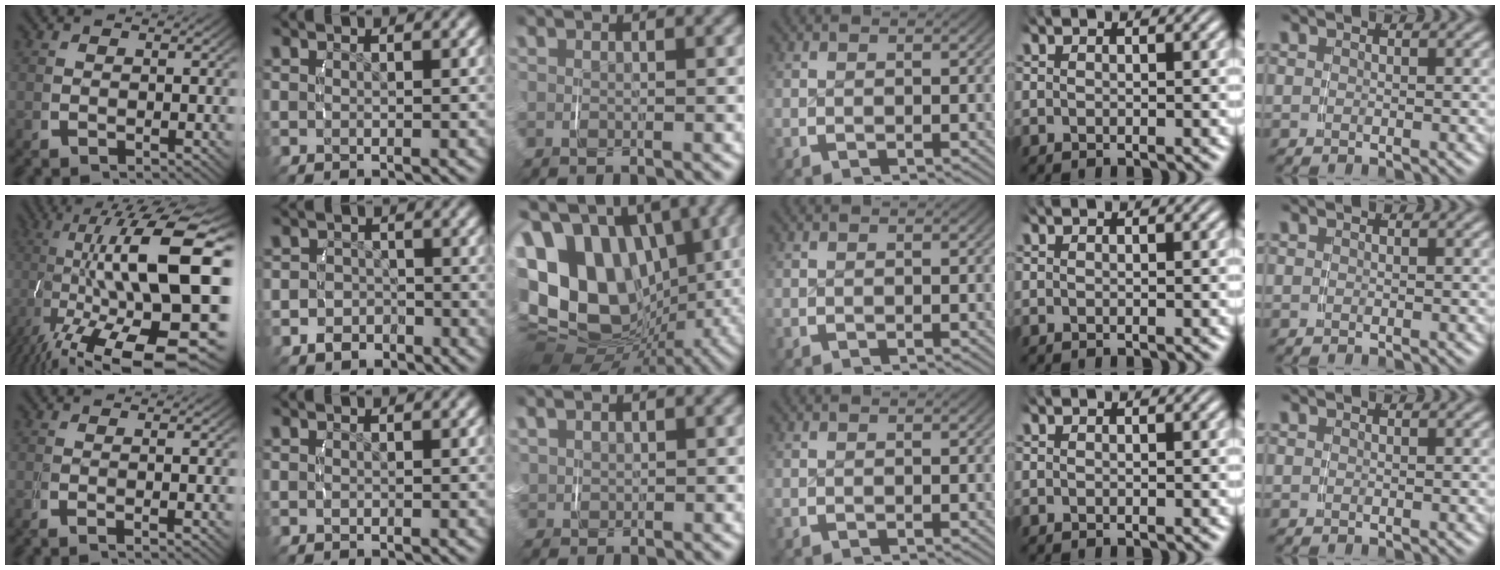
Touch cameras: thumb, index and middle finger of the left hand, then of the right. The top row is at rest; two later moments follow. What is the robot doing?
{"motion": "lift_and_place", "object": "backpack"}